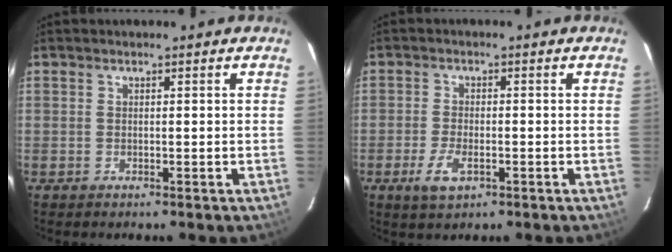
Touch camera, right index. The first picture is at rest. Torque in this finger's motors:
{"motor_torque": [0.41, -0.46, 0.31, 0.06]}